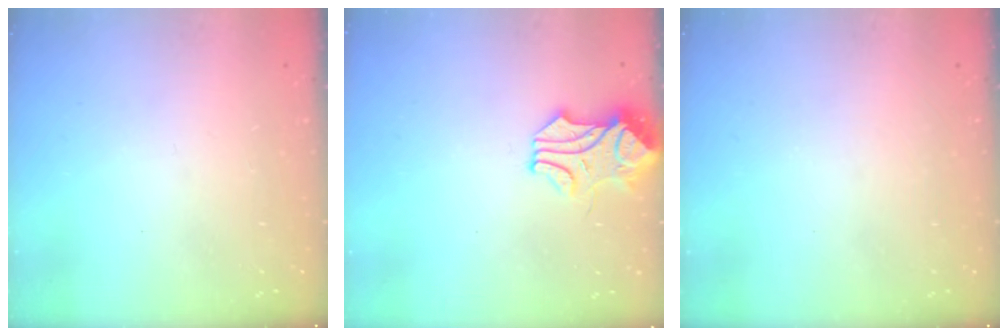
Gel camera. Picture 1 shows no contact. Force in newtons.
{"total": 1.4, "press": 1.4, "slide": 0.0}
{"total": 0.0}